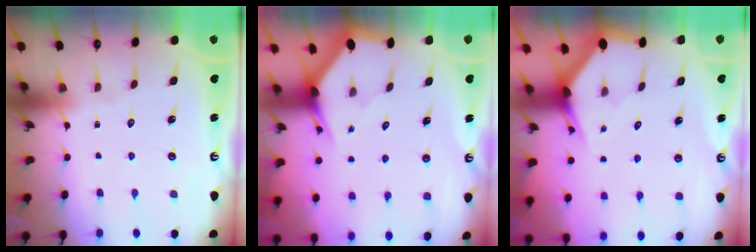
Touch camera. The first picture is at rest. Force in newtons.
{"total": 3.1, "press": 3.1, "slide": 0.1}
{"total": 2.9, "press": 2.9, "slide": 0.1}